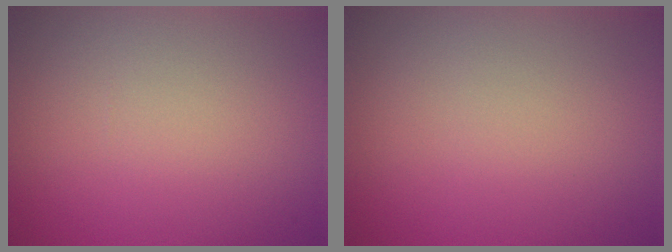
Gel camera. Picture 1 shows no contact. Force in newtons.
{"total": 0.0}